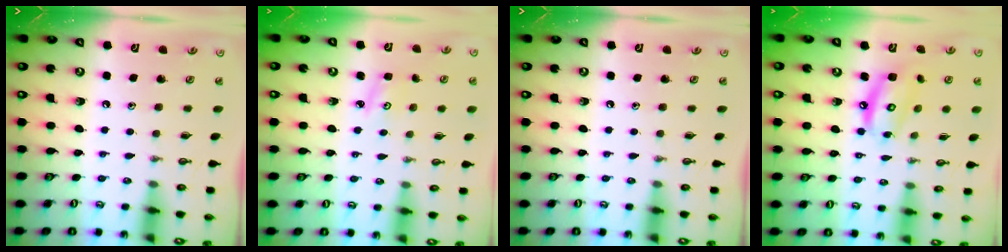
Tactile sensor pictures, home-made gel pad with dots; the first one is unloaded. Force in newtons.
{"total": 3.0, "press": 3.0, "slide": 0.4}
{"total": 0.0}
{"total": 9.5, "press": 9.5, "slide": 0.7}